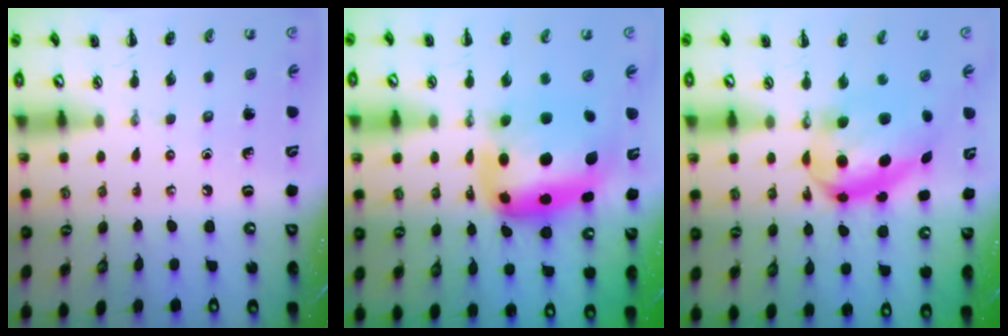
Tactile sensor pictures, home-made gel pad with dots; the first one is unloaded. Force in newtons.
{"total": 11.2, "press": 10.8, "slide": 3.1}
{"total": 10.0, "press": 9.8, "slide": 2.2}